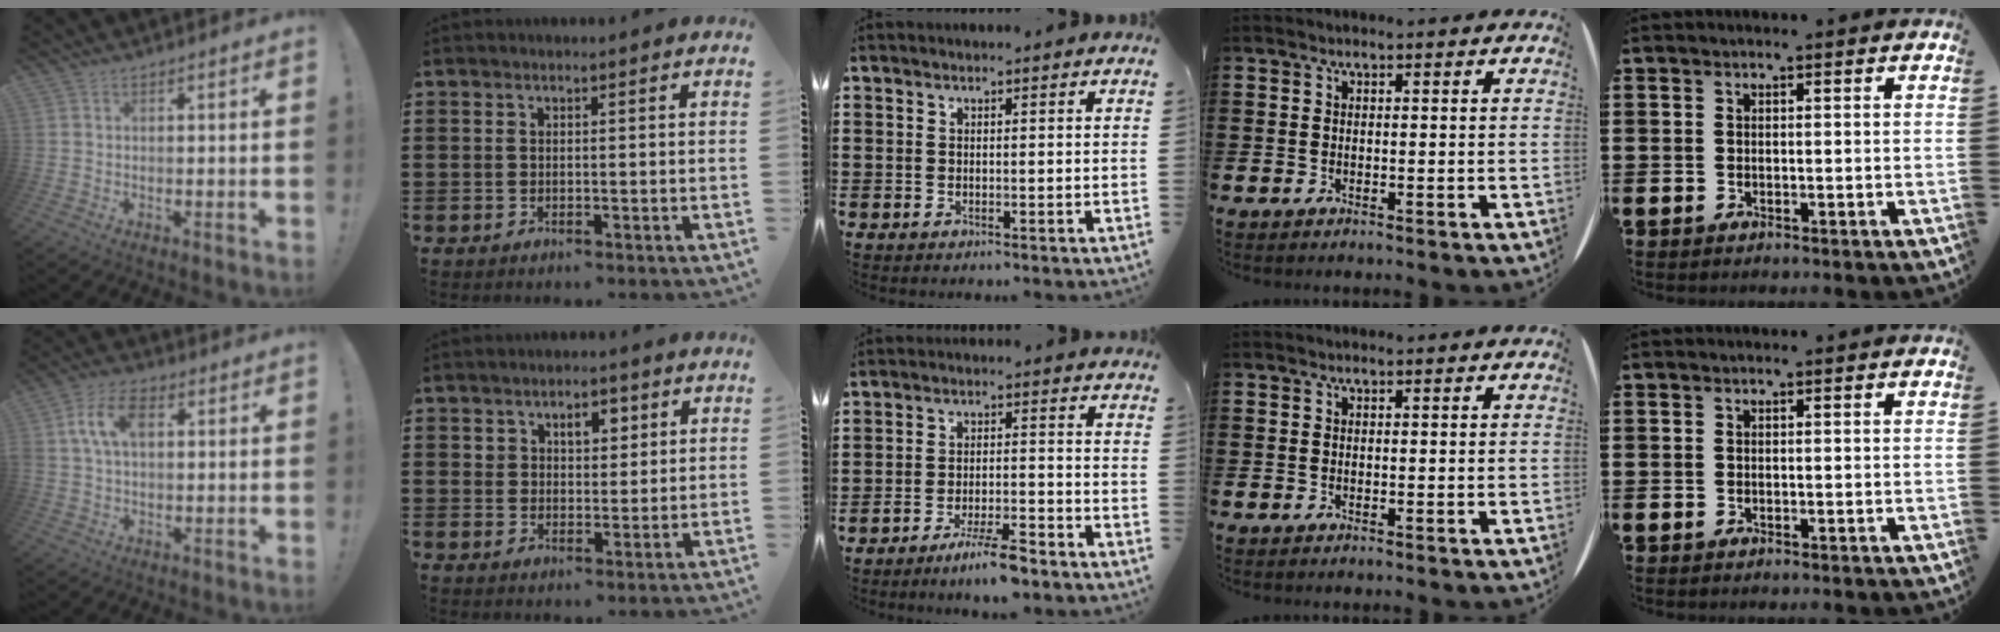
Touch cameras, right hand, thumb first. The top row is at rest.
{"thumb": {"total": 9.0, "force": [2.0, 5.7, 6.7], "torque": [-0.132, 0.012, 0.036]}, "index": {"total": 3.6, "force": [1.9, 2.4, 2.0], "torque": [-0.033, 0.005, 0.027]}, "middle": {"total": 5.5, "force": [-4.5, 0.5, 3.3], "torque": [-0.065, -0.007, -0.080]}}